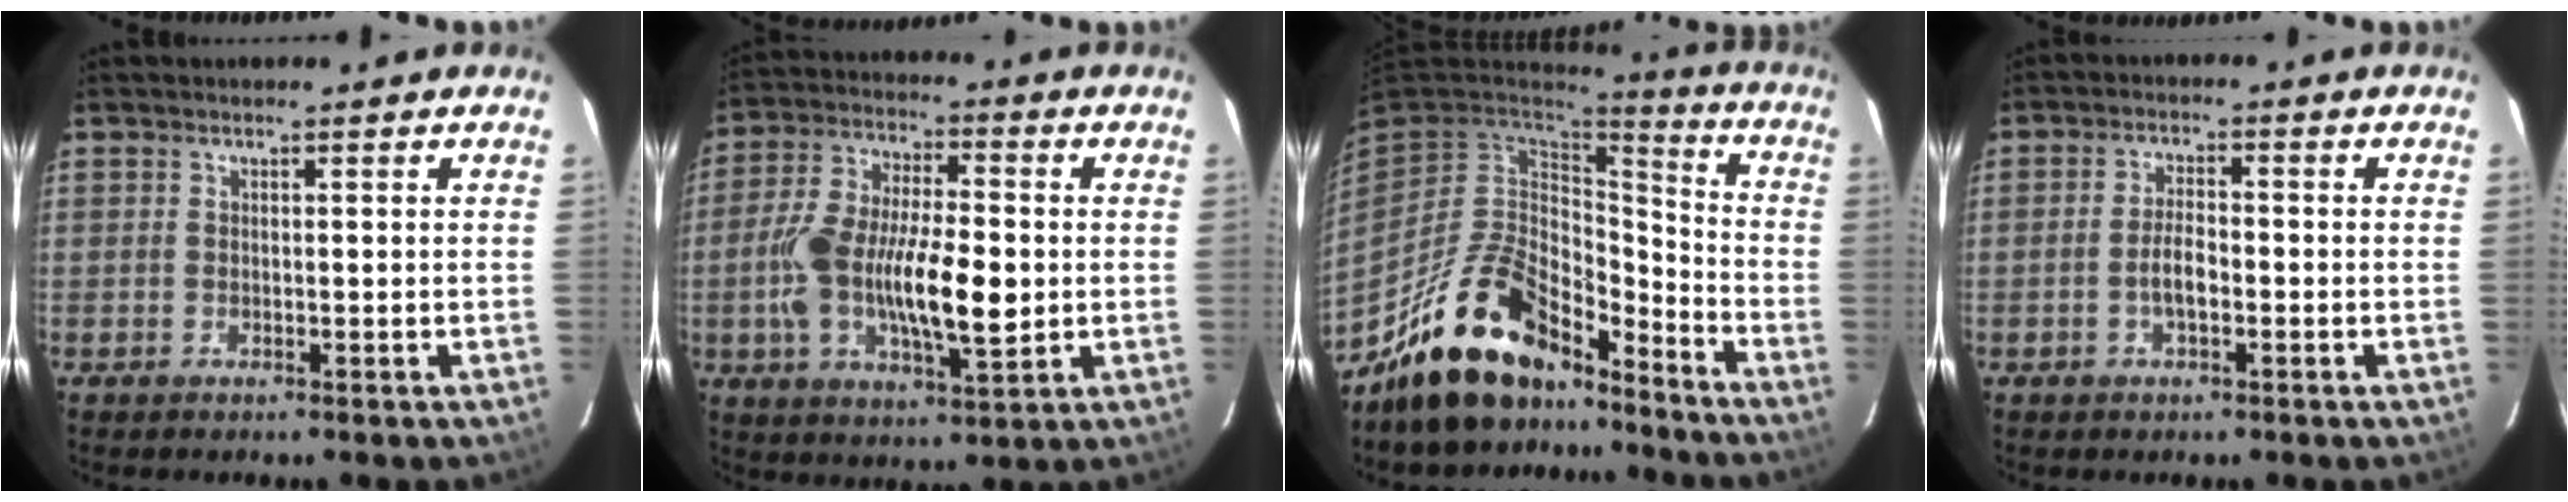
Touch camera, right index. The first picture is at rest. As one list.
[{"total": 16.6, "force": [-2.0, 6.0, 15.4], "torque": [-0.302, -0.005, -0.037]}, {"total": 18.2, "force": [-13.6, 8.2, 8.8], "torque": [-0.189, 0.019, -0.223]}, {"total": 4.0, "force": [-1.4, 1.5, 3.5], "torque": [-0.071, 0.004, -0.023]}]